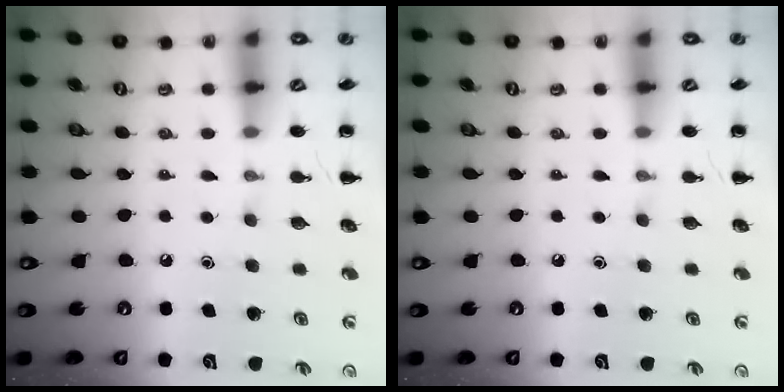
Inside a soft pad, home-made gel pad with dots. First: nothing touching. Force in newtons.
{"total": 0.0}